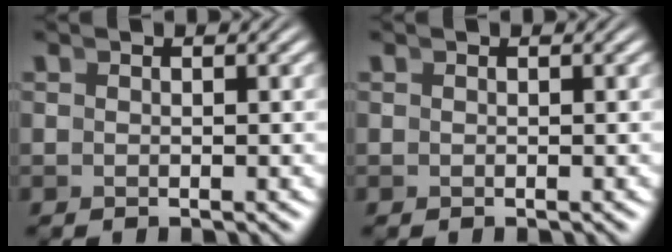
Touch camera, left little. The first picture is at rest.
{"total": 0.0}